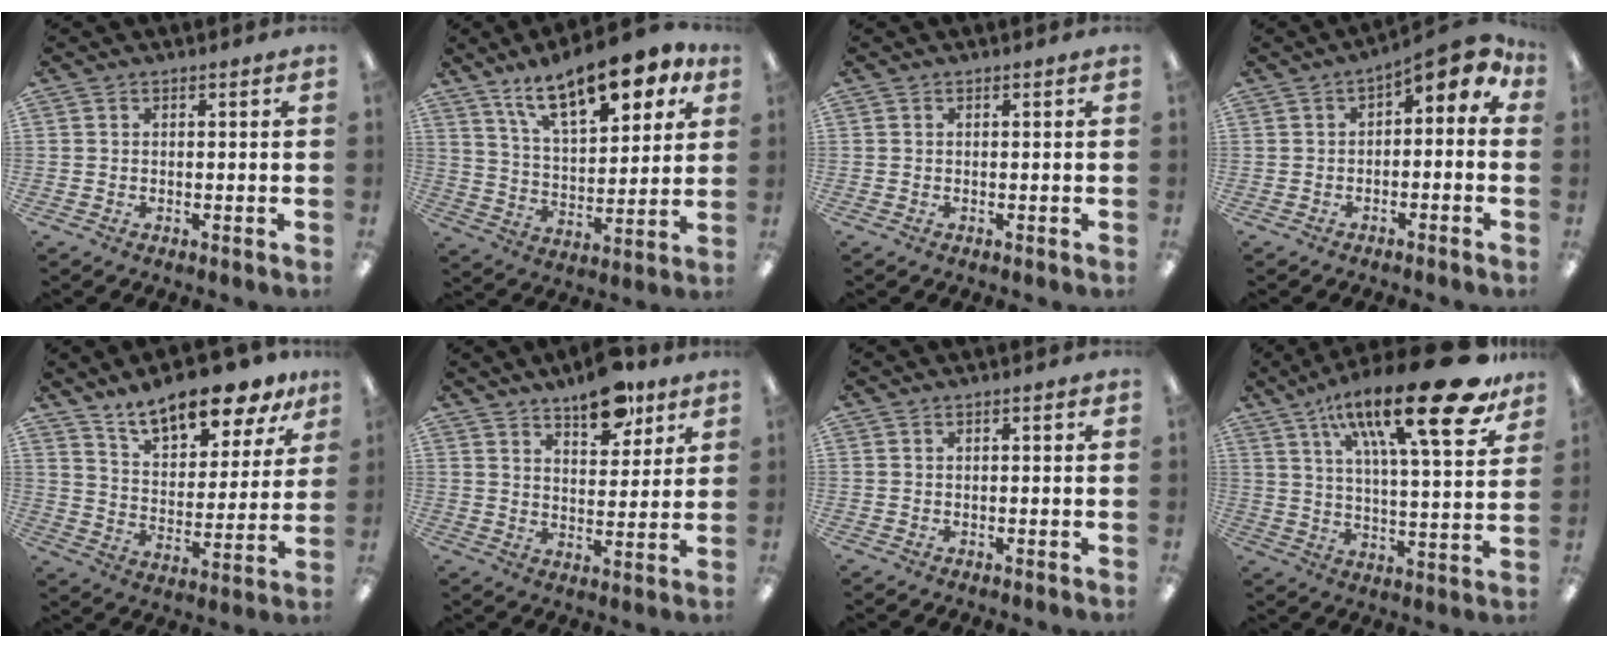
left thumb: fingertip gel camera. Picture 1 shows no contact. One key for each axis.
{"total": 17.9, "fx": 11.9, "fy": 7.1, "fz": 11.2, "tx": -0.178, "ty": -0.054, "tz": 0.200}
{"total": 0.0}
{"total": 6.2, "fx": 1.6, "fy": 3.2, "fz": 5.0, "tx": -0.063, "ty": -0.007, "tz": 0.022}
{"total": 14.8, "fx": 12.3, "fy": 4.7, "fz": 6.7, "tx": -0.106, "ty": -0.080, "tz": 0.214}
{"total": 10.9, "fx": 8.1, "fy": 4.7, "fz": 5.5, "tx": -0.056, "ty": -0.048, "tz": 0.137}
{"total": 0.7, "fx": 0.2, "fy": 0.2, "fz": 0.7, "tx": -0.013, "ty": 0.003, "tz": 0.002}
{"total": 26.2, "fx": 15.4, "fy": 6.9, "fz": 20.0, "tx": -0.302, "ty": -0.089, "tz": 0.238}